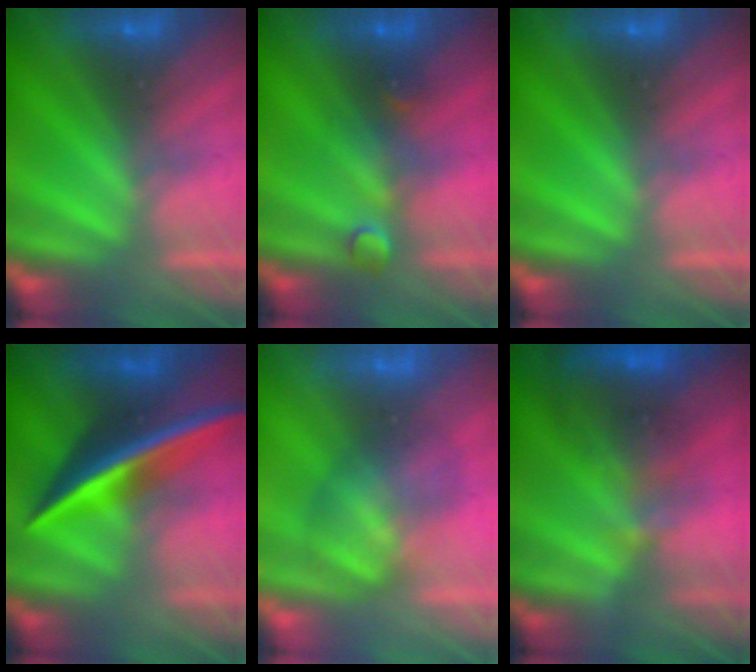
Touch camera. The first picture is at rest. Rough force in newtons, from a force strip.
{"total": 2.9}
{"total": 0.0}
{"total": 2.7}
{"total": 3.5}
{"total": 3.8}